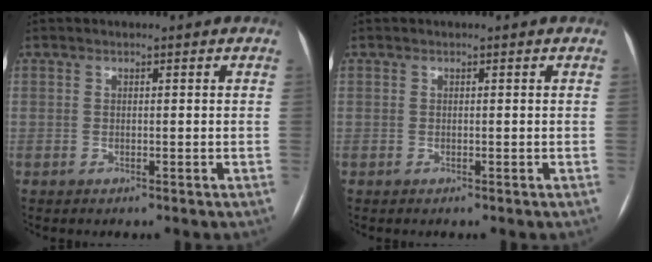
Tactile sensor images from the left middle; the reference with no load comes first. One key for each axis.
{"total": 0.0}